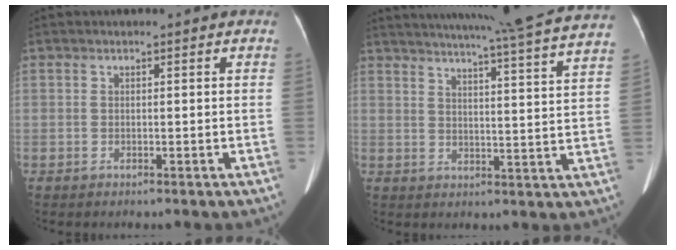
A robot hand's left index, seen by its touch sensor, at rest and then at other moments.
{"total": 25.4, "force": [22.9, -1.3, 11.0], "torque": [-0.174, -0.045, 0.278]}